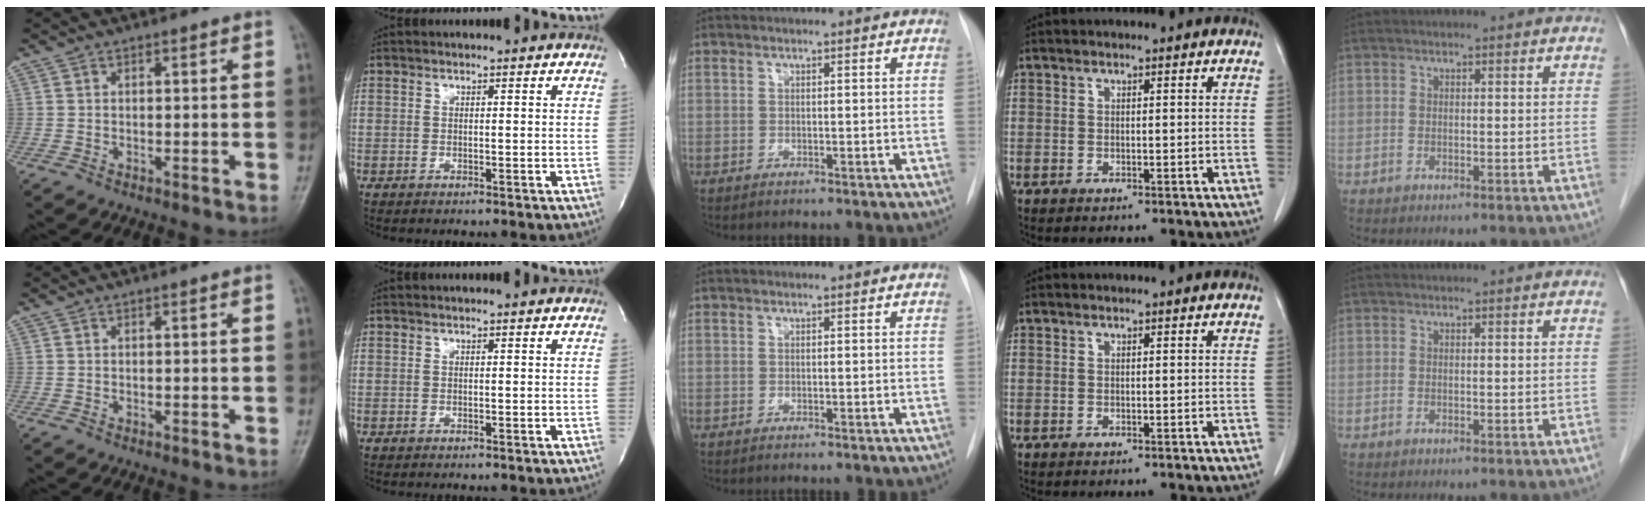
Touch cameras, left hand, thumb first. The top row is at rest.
{}